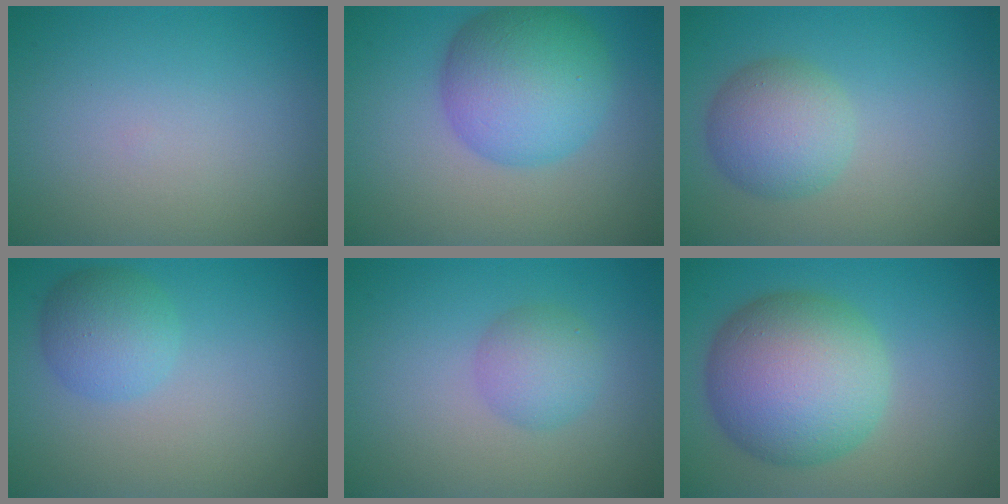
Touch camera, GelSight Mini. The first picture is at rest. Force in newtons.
{"total": 7.8, "press": 7.8, "slide": 0.1}
{"total": 4.2, "press": 4.2, "slide": 0.1}
{"total": 3.3, "press": 3.3, "slide": 0.2}
{"total": 2.7, "press": 2.7, "slide": 0.1}
{"total": 10.3, "press": 10.3, "slide": 0.4}